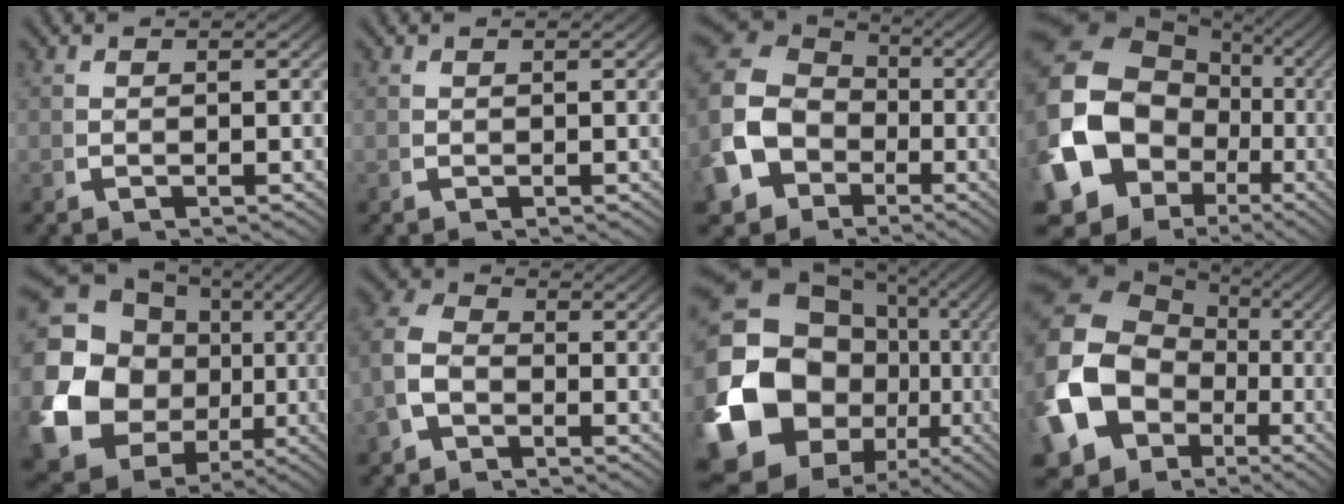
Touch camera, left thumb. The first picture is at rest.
{"total": 0.0}
{"total": 10.4, "force": [-0.3, 9.1, 5.2], "torque": [-0.123, -0.036, 0.009]}
{"total": 20.0, "force": [-2.0, 16.1, 11.6], "torque": [-0.250, -0.093, 0.002]}
{"total": 17.9, "force": [-2.0, 15.7, 8.4], "torque": [-0.238, -0.088, -0.009]}
{"total": 4.6, "force": [-0.1, 4.1, 2.1], "torque": [-0.044, -0.012, -0.006]}
{"total": 21.4, "force": [-2.1, 16.7, 13.3], "torque": [-0.286, -0.076, -0.011]}
{"total": 16.0, "force": [-1.4, 13.0, 9.2], "torque": [-0.214, -0.076, 0.010]}